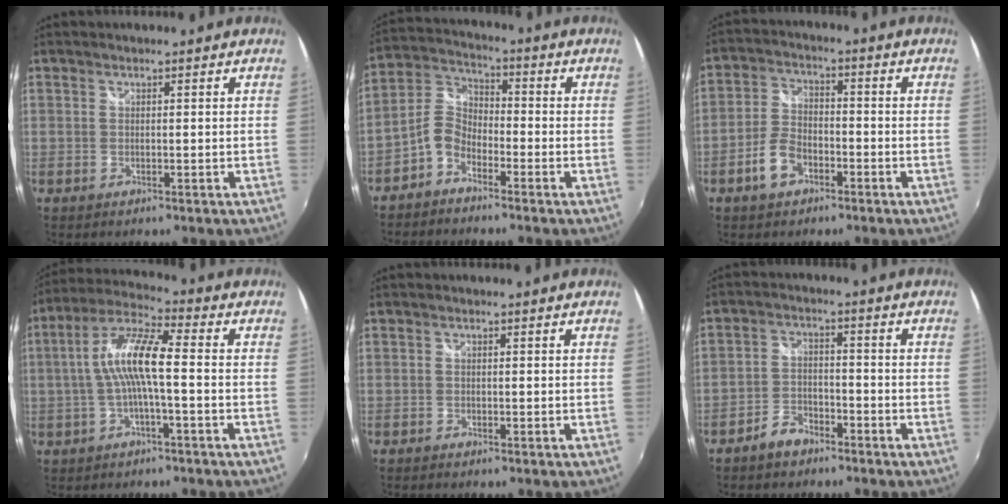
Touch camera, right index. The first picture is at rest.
{"total": 6.0, "force": [-3.9, 3.5, 2.9], "torque": [-0.067, 0.019, -0.086]}
{"total": 6.5, "force": [-3.6, 3.8, 3.9], "torque": [-0.087, 0.009, -0.065]}
{"total": 9.8, "force": [-0.9, 1.5, 9.6], "torque": [-0.199, 0.017, -0.016]}
{"total": 0.6, "force": [-0.6, 0.2, 0.2], "torque": [-0.006, -0.004, -0.014]}
{"total": 5.1, "force": [-4.0, 2.6, 1.9], "torque": [-0.053, 0.010, -0.070]}